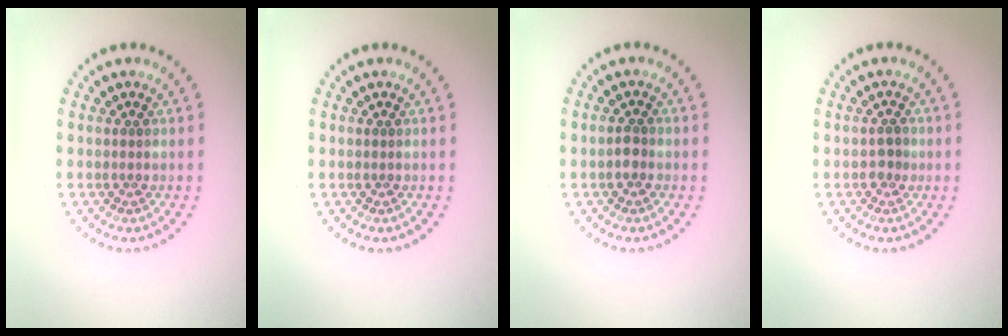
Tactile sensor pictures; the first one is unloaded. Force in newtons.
{"total": 0.0}
{"total": 1.1, "press": 1.0, "slide": 0.5}
{"total": 1.2, "press": 1.1, "slide": 0.4}